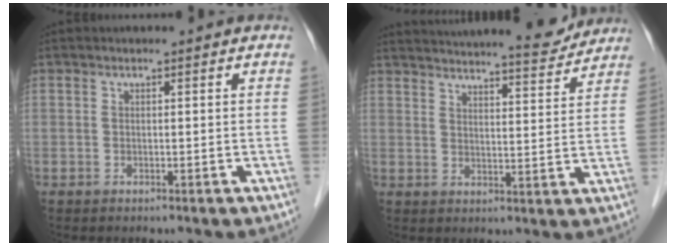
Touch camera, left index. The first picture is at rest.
{"total": 17.4, "force": [16.5, 1.8, 5.3], "torque": [-0.077, -0.006, 0.216]}